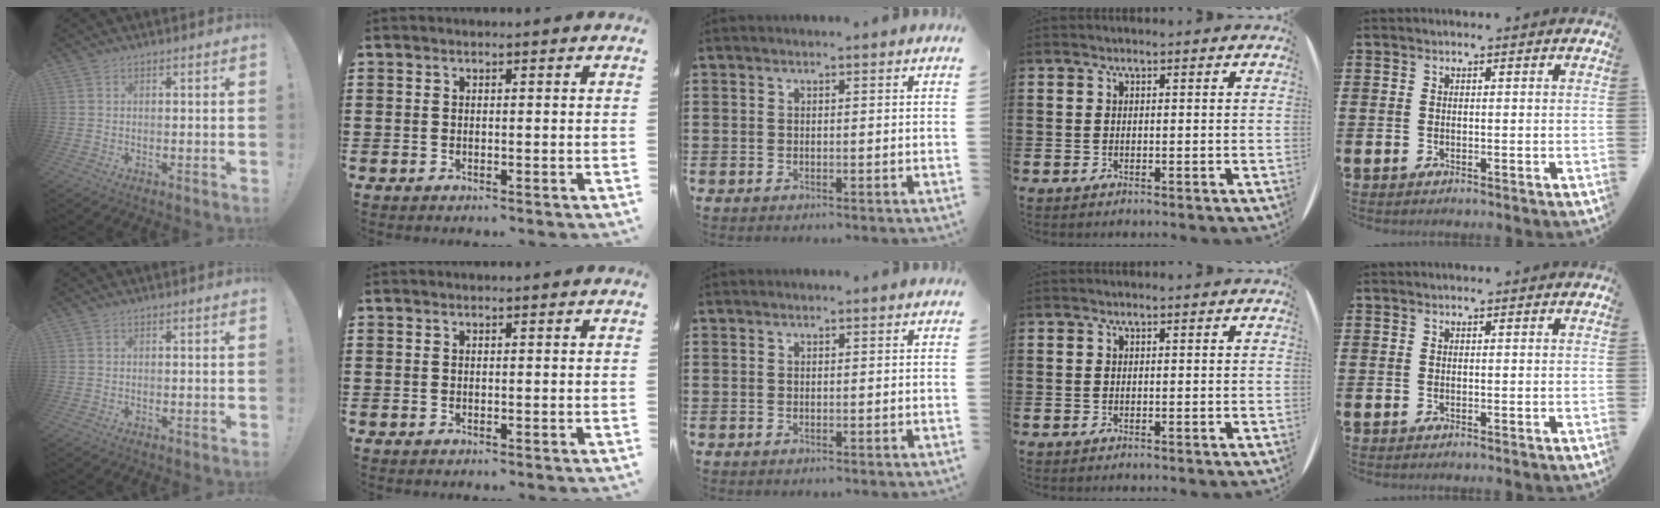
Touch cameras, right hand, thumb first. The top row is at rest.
{}